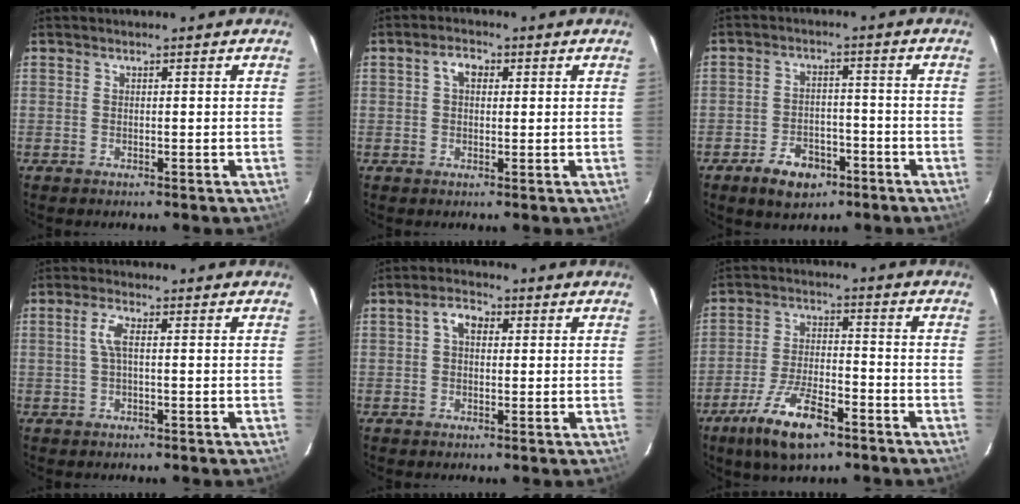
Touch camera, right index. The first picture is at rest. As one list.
[{"total": 3.1, "force": [0.8, 2.1, 2.1], "torque": [-0.035, 0.012, 0.015]}, {"total": 7.7, "force": [-4.8, 4.7, 3.7], "torque": [-0.088, 0.012, -0.067]}, {"total": 2.9, "force": [0.2, 0.6, 2.8], "torque": [-0.060, 0.004, 0.003]}, {"total": 3.5, "force": [0.7, 2.5, 2.4], "torque": [-0.044, 0.016, 0.010]}, {"total": 11.8, "force": [-7.5, 4.0, 8.2], "torque": [-0.176, -0.012, -0.137]}]